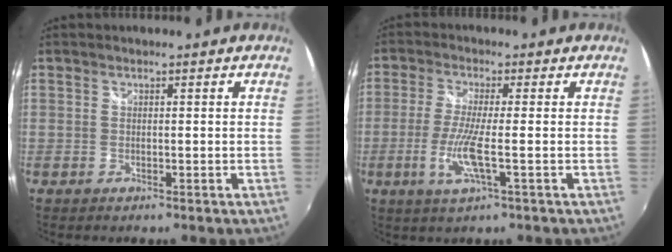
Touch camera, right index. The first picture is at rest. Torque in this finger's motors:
{"motor_torque": [-0.06, -0.05, 0.07, 0.03]}